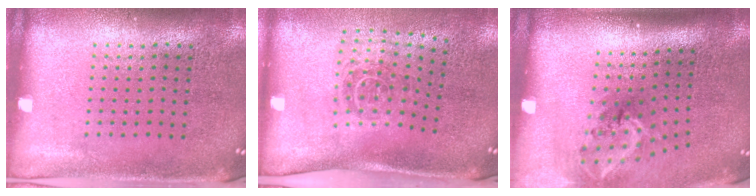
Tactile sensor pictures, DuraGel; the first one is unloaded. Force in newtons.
{"total": 1.8, "press": 1.2, "slide": 1.4}
{"total": 2.0, "press": 1.4, "slide": 1.5}